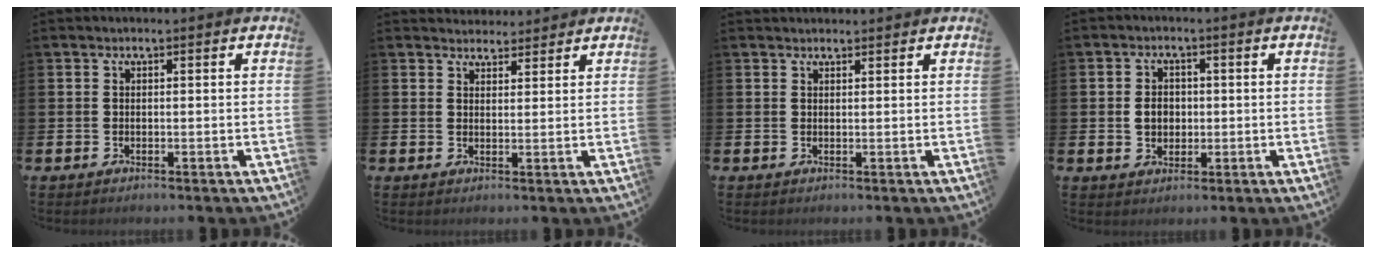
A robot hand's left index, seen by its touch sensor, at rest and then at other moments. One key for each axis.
{"total": 3.1, "fx": 2.9, "fy": 0.9, "fz": -0.3, "tx": 0.012, "ty": -0.016, "tz": 0.052}
{"total": 1.1, "fx": 1.0, "fy": 0.3, "fz": 0.0, "tx": 0.010, "ty": 0.001, "tz": 0.017}
{"total": 3.3, "fx": 0.1, "fy": 2.8, "fz": 1.7, "tx": -0.022, "ty": 0.004, "tz": -0.006}